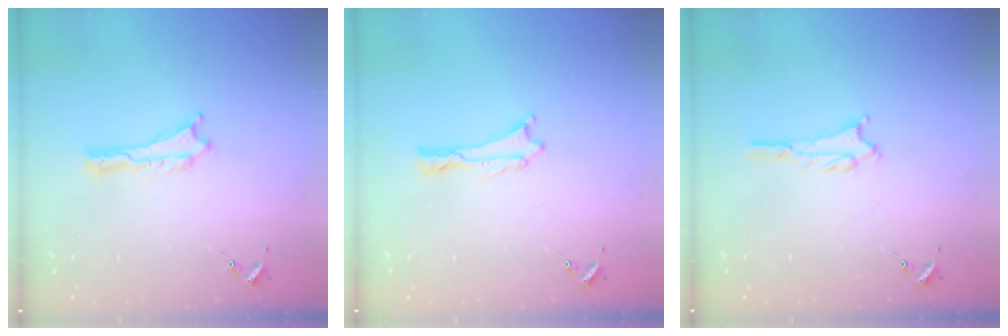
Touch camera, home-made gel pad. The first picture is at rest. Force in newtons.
{"total": 0.0}
{"total": 1.8, "press": 1.8, "slide": 0.2}